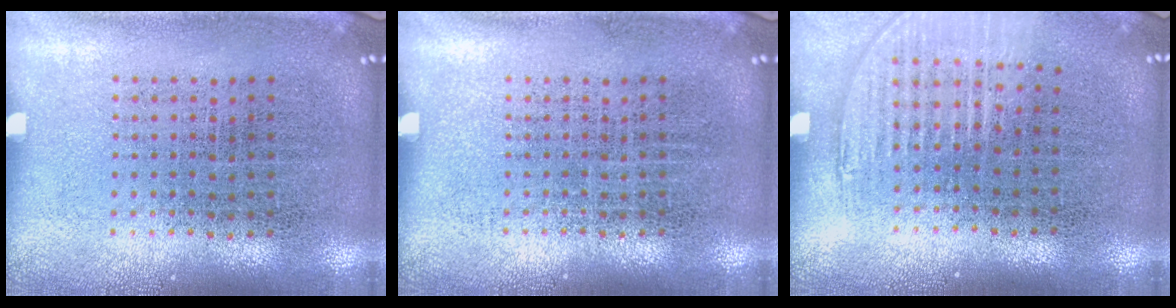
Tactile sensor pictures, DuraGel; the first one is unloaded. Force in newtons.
{"total": 0.0}
{"total": 1.1, "press": 1.1, "slide": 0.4}